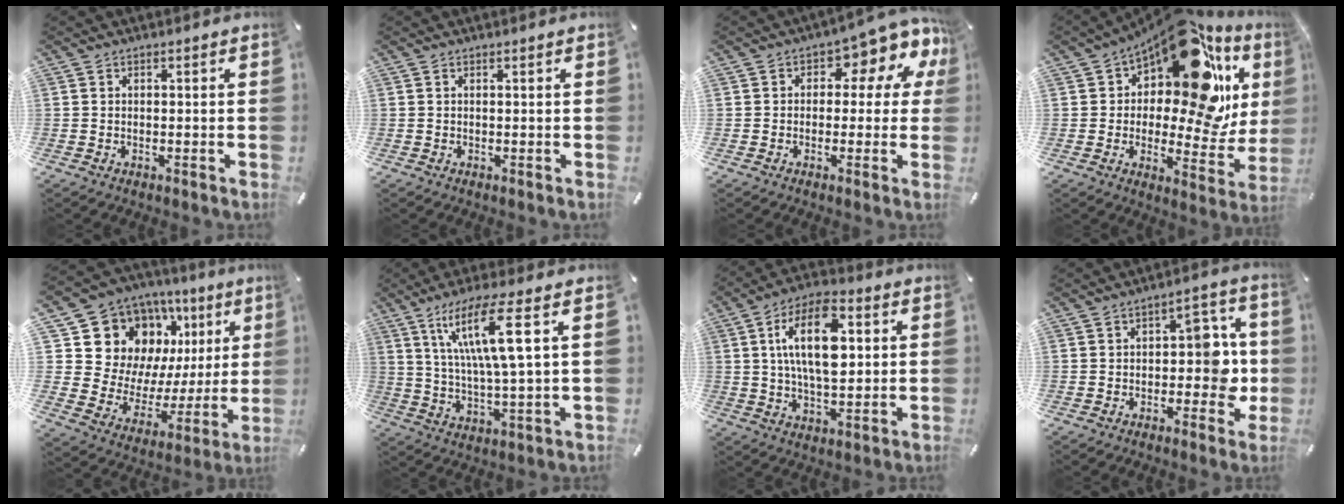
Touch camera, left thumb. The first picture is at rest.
{"total": 0.0}
{"total": 8.7, "force": [4.2, 4.6, 6.1], "torque": [-0.074, -0.040, 0.069]}
{"total": 23.8, "force": [12.8, 10.6, 17.0], "torque": [-0.243, -0.096, 0.212]}
{"total": 16.0, "force": [9.3, 12.0, 4.9], "torque": [-0.089, -0.085, 0.186]}
{"total": 13.4, "force": [5.7, 1.9, 12.0], "torque": [-0.238, 0.000, 0.091]}
{"total": 15.4, "force": [3.4, 7.8, 12.8], "torque": [-0.239, 0.000, 0.052]}
{"total": 11.0, "force": [-1.3, 6.7, 8.6], "torque": [-0.099, 0.009, -0.022]}